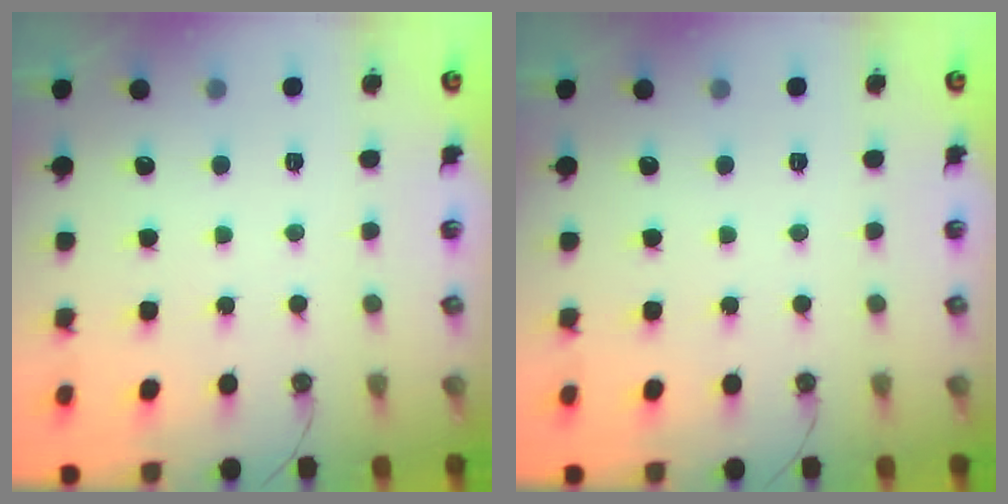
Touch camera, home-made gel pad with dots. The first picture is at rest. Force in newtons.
{"total": 0.0}